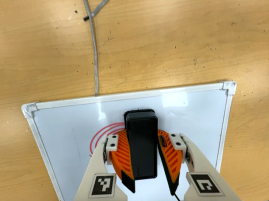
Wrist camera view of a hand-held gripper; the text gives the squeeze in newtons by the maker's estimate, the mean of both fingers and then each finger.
{"total": 15.1, "left": 16.3, "right": 14.0}